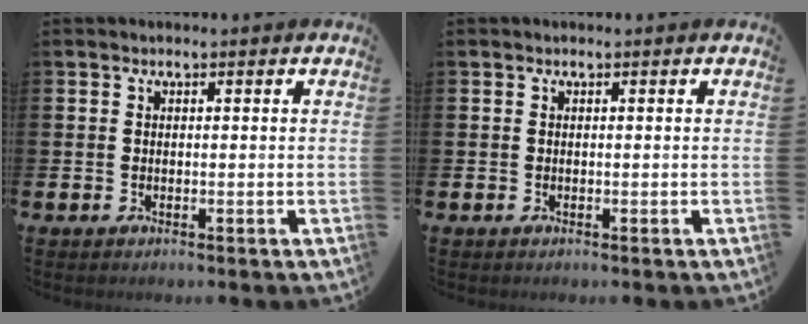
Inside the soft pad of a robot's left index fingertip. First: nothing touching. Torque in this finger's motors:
{"motor_torque": [-0.04, -0.04, 0.00, -0.01]}